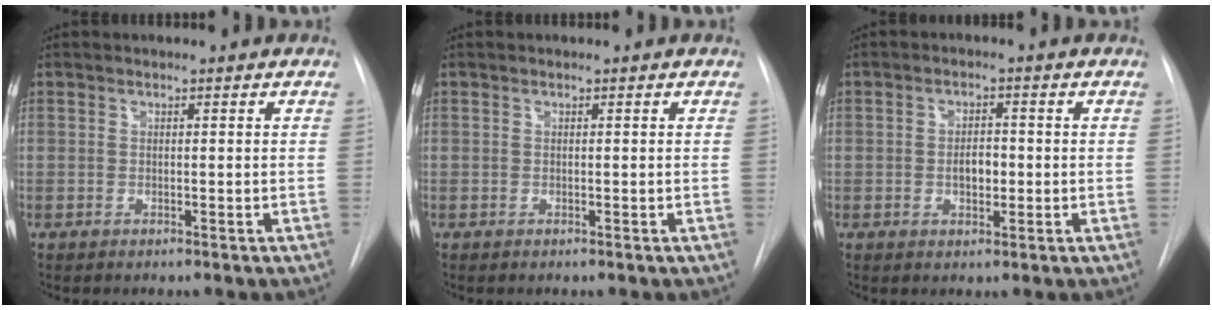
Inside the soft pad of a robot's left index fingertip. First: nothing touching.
{"total": 0.0}
{"total": 3.1, "force": [-0.5, 1.8, 2.5], "torque": [-0.038, 0.004, -0.005]}